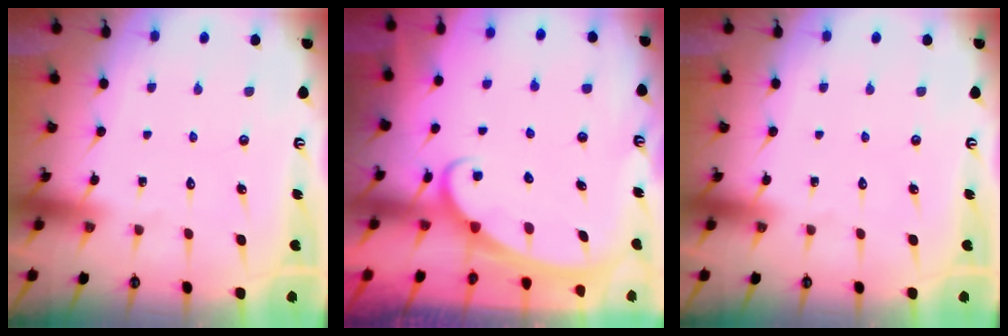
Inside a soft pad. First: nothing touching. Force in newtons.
{"total": 2.6, "press": 2.6, "slide": 0.3}
{"total": 0.0}